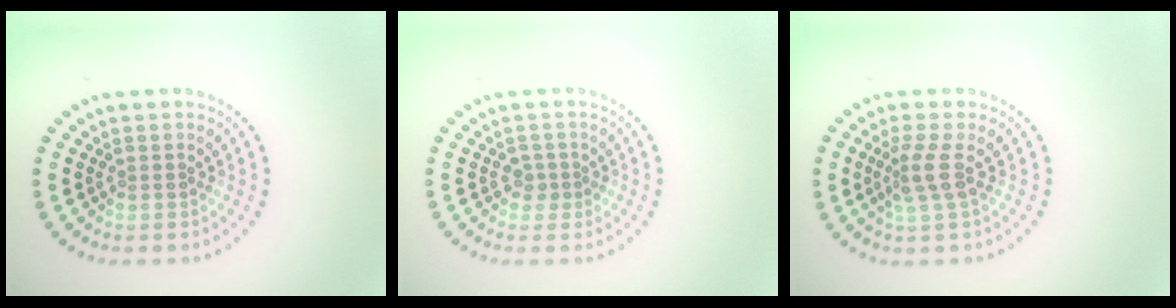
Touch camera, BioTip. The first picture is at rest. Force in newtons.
{"total": 1.1, "press": 0.9, "slide": 0.7}
{"total": 2.2, "press": 1.6, "slide": 1.5}